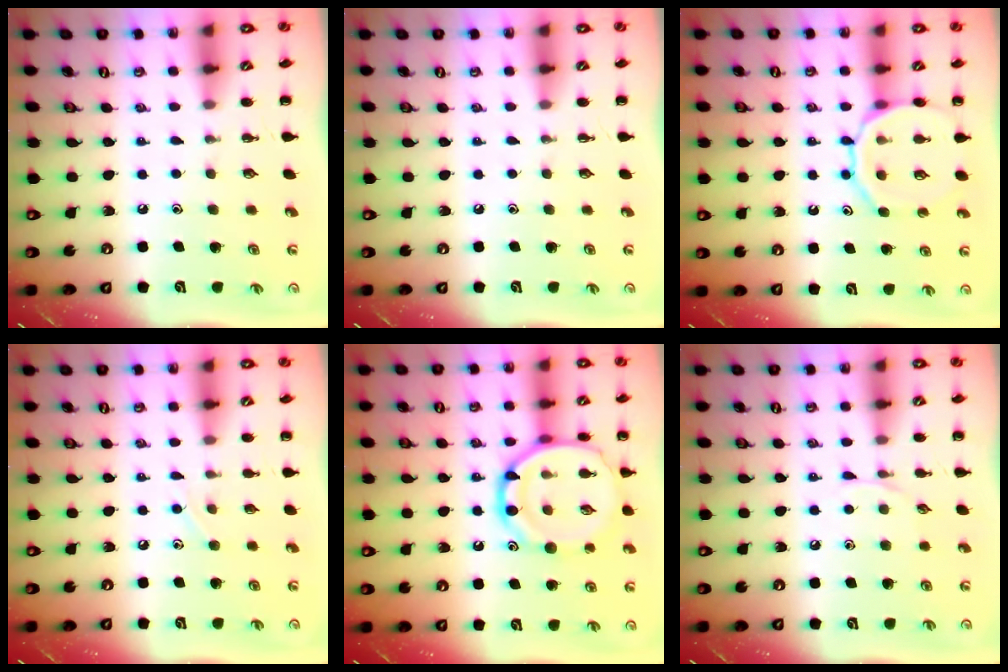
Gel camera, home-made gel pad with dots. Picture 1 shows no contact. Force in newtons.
{"total": 0.0}
{"total": 12.8, "press": 12.7, "slide": 1.6}
{"total": 3.9, "press": 3.7, "slide": 1.2}
{"total": 17.0, "press": 16.9, "slide": 1.7}
{"total": 4.2, "press": 4.0, "slide": 1.3}